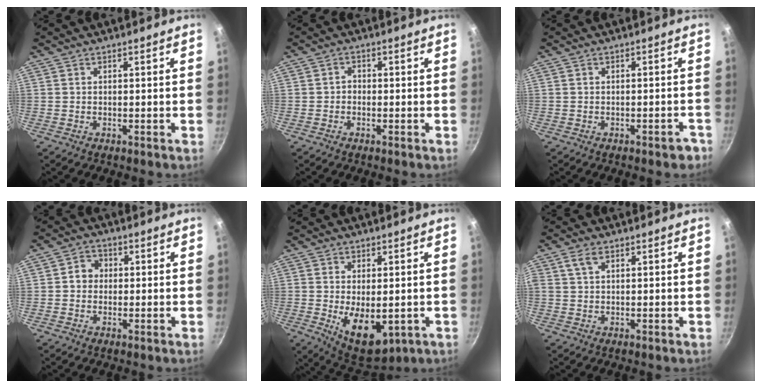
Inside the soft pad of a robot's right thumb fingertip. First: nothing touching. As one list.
[{"total": 1.6, "force": [-0.5, 1.3, 0.7], "torque": [-0.006, 0.008, -0.011]}, {"total": 2.5, "force": [-1.6, 1.0, 1.6], "torque": [-0.010, 0.024, -0.008]}, {"total": 3.8, "force": [0.1, 3.4, 1.6], "torque": [-0.001, 0.010, -0.006]}, {"total": 10.4, "force": [-1.8, 5.6, 8.6], "torque": [-0.113, -0.013, -0.006]}, {"total": 2.8, "force": [1.3, 1.5, 2.0], "torque": [-0.037, 0.002, 0.025]}]